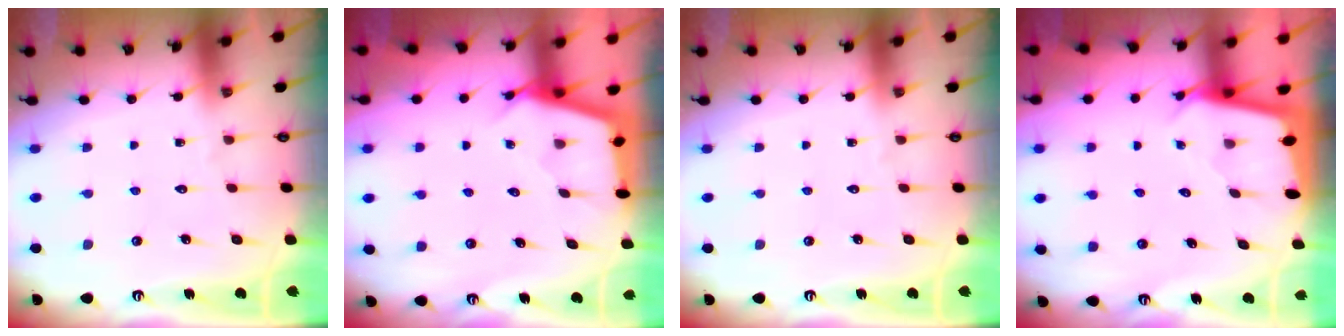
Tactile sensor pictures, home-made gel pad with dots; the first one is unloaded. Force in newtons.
{"total": 3.3, "press": 3.2, "slide": 0.3}
{"total": 0.0}
{"total": 2.5, "press": 2.5, "slide": 0.1}